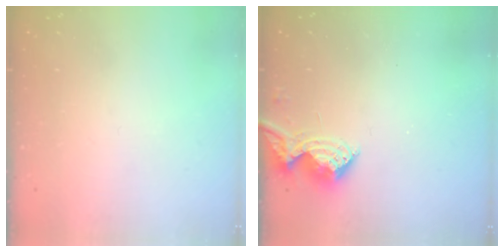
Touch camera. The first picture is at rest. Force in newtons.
{"total": 8.2, "press": 8.2, "slide": 0.8}